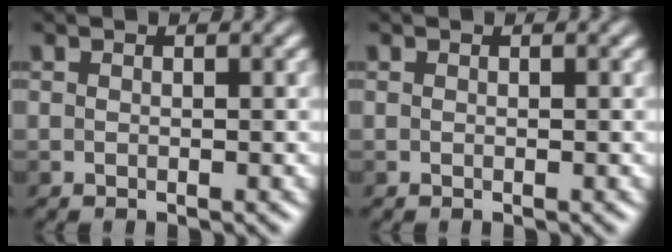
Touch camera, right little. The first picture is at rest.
{"total": 0.0}